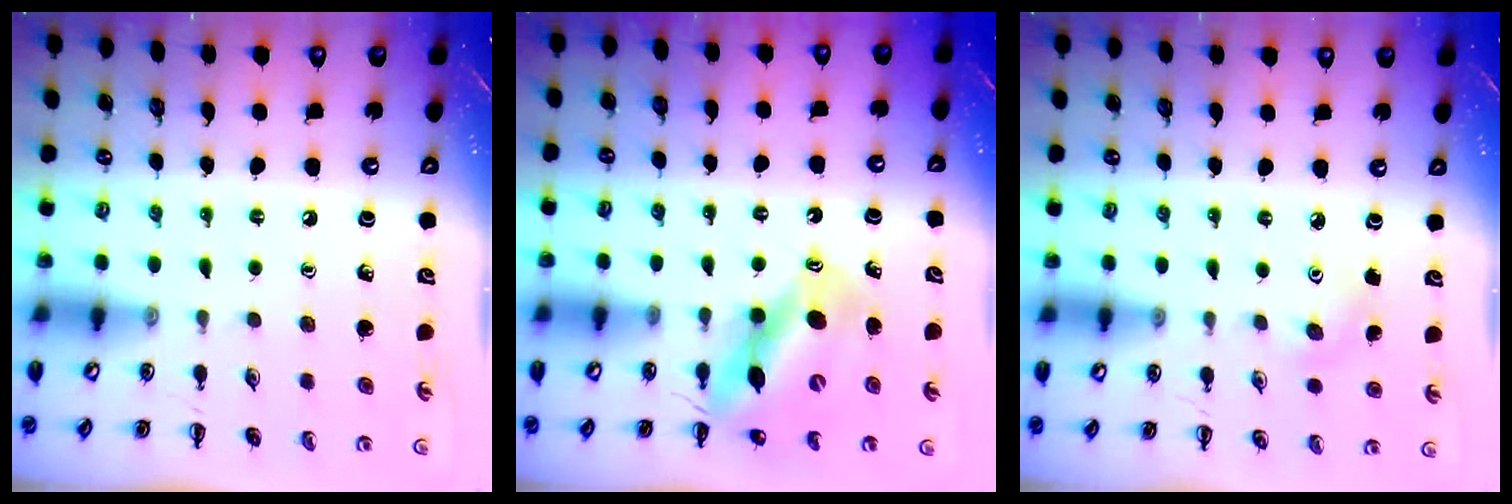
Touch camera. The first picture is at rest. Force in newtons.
{"total": 11.6, "press": 11.2, "slide": 3.1}
{"total": 4.5, "press": 4.5, "slide": 0.7}